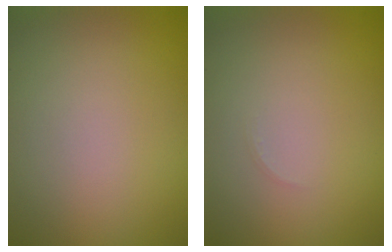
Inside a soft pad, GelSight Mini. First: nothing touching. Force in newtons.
{"total": 0.6, "press": 0.6, "slide": 0.1}